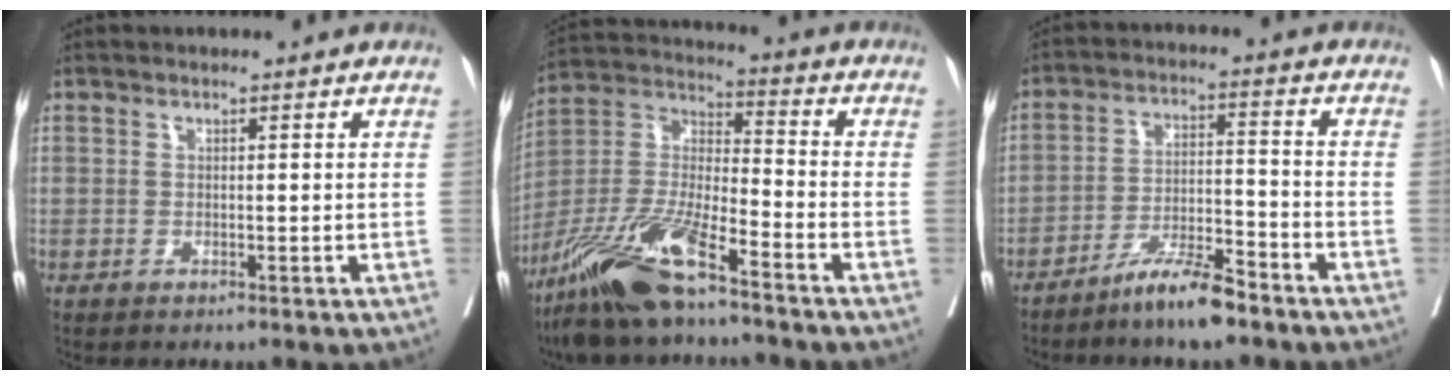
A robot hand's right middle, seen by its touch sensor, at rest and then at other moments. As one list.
[{"total": 15.5, "force": [-10.9, 2.5, 10.8], "torque": [-0.230, -0.014, -0.204]}, {"total": 7.5, "force": [-6.0, 0.7, 4.4], "torque": [-0.080, -0.007, -0.114]}]